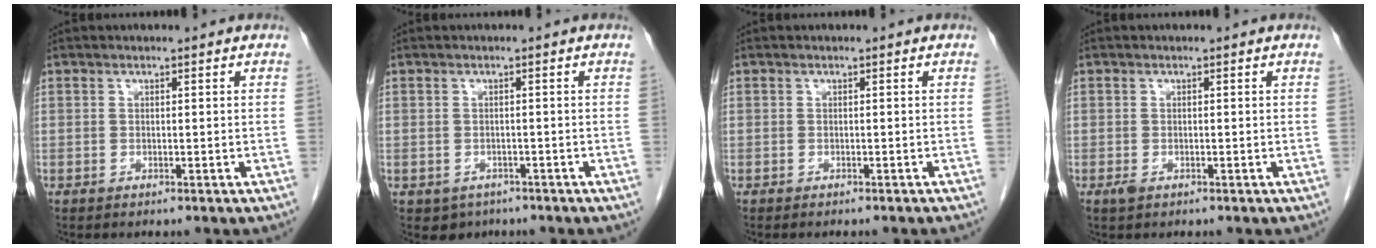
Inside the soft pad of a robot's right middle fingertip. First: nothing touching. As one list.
[{"total": 2.7, "force": [-1.6, 2.1, 0.4], "torque": [-0.006, 0.005, -0.019]}, {"total": 2.5, "force": [-2.3, 0.0, 1.1], "torque": [-0.014, 0.000, -0.027]}, {"total": 0.9, "force": [-0.5, 0.5, 0.6], "torque": [-0.015, -0.001, -0.004]}]